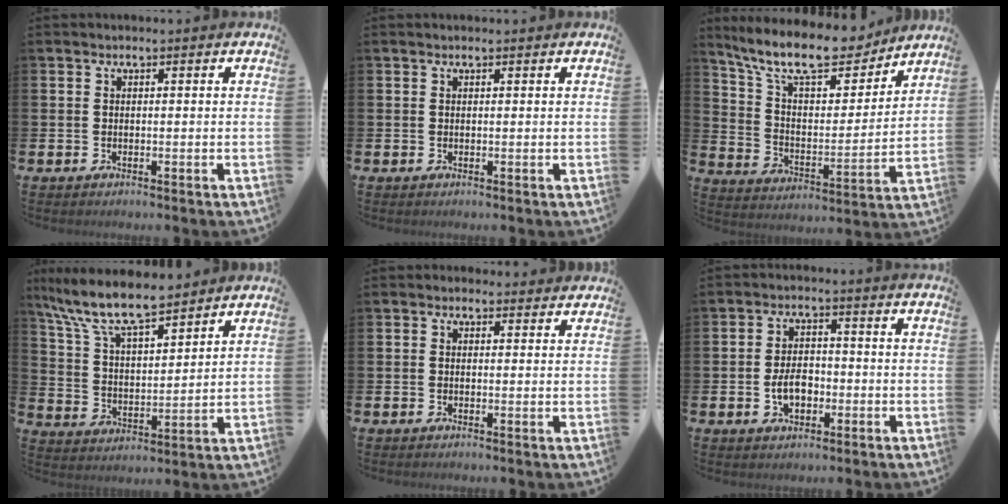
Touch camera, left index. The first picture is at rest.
{"total": 0.0}
{"total": 12.9, "force": [11.2, 3.5, 5.4], "torque": [-0.127, -0.070, 0.193]}
{"total": 10.0, "force": [8.9, 2.0, 4.2], "torque": [-0.117, -0.045, 0.158]}
{"total": 0.9, "force": [0.7, 0.6, 0.1], "torque": [0.006, 0.003, 0.010]}
{"total": 4.2, "force": [-1.2, 2.7, 3.0], "torque": [-0.044, 0.003, -0.025]}